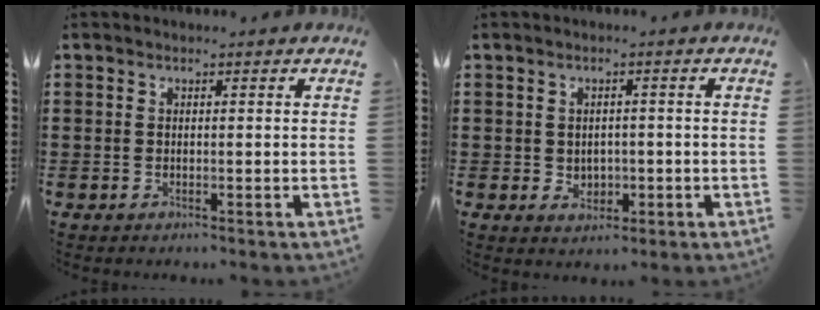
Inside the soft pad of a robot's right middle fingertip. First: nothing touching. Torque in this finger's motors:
{"motor_torque": [-0.02, -0.05, -0.02, 0.00]}